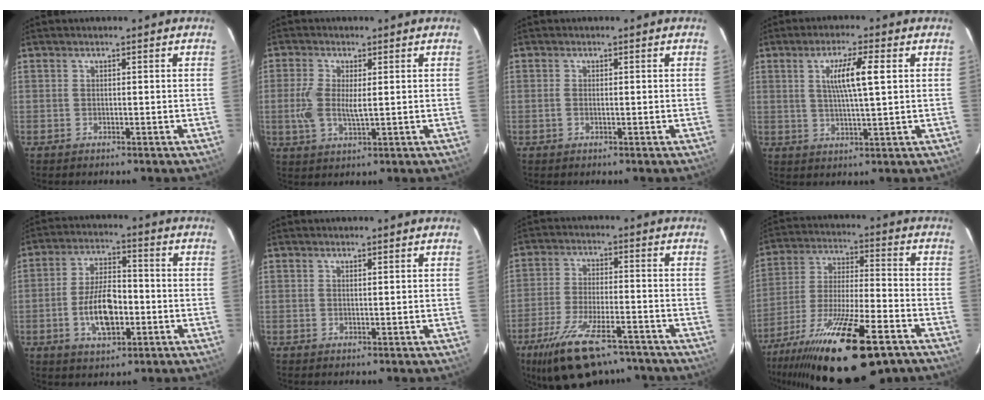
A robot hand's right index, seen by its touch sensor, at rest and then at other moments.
{"total": 5.8, "force": [0.2, 2.3, 5.4], "torque": [-0.119, -0.002, 0.001]}
{"total": 0.7, "force": [0.0, 0.3, 0.6], "torque": [-0.014, 0.000, -0.001]}
{"total": 7.3, "force": [1.9, 0.4, 7.0], "torque": [-0.127, 0.000, 0.033]}
{"total": 10.6, "force": [-2.8, 5.2, 8.9], "torque": [-0.171, 0.008, -0.042]}
{"total": 0.6, "force": [0.5, -0.1, 0.3], "torque": [-0.006, -0.003, 0.008]}
{"total": 17.8, "force": [-12.9, 6.3, 10.5], "torque": [-0.210, -0.035, -0.208]}
{"total": 26.8, "force": [-18.1, 6.8, 18.6], "torque": [-0.352, -0.061, -0.290]}